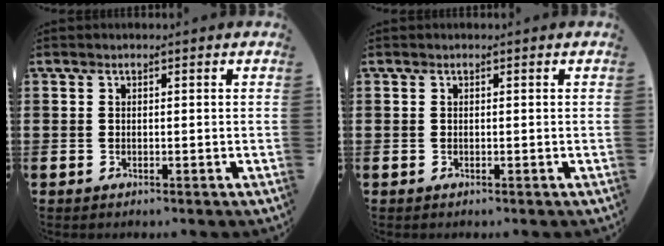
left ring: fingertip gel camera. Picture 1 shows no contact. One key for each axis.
{"total": 0.0}